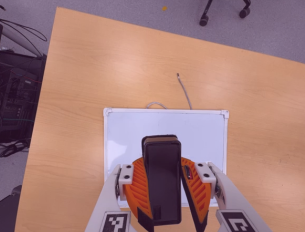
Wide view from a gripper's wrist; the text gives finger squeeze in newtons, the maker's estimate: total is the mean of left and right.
{"total": 9.9, "left": 10.3, "right": 9.5}